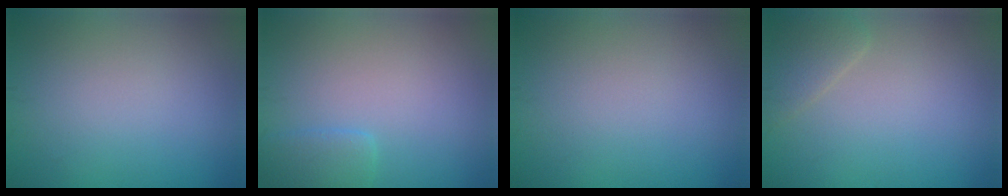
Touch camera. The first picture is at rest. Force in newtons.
{"total": 1.7, "press": 1.7, "slide": 0.2}
{"total": 0.0}
{"total": 1.7, "press": 1.7, "slide": 0.2}